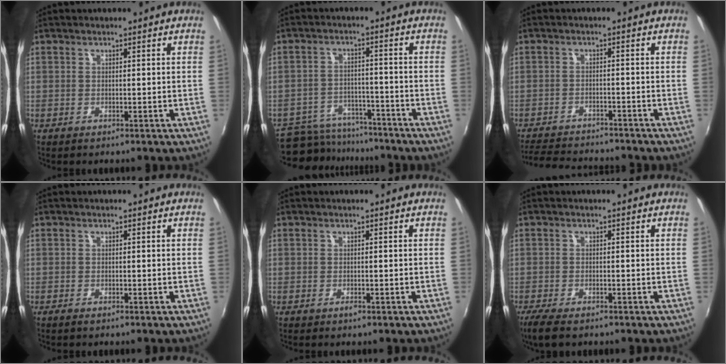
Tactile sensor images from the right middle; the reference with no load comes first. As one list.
[{"total": 12.0, "force": [-10.6, 4.7, 3.0], "torque": [-0.086, 0.007, -0.151]}, {"total": 10.4, "force": [-9.6, 1.8, 3.4], "torque": [-0.091, -0.009, -0.149]}, {"total": 0.8, "force": [-0.6, 0.1, 0.4], "torque": [-0.009, -0.003, -0.013]}, {"total": 0.6, "force": [-0.5, 0.3, 0.3], "torque": [-0.006, -0.002, -0.010]}, {"total": 4.5, "force": [-3.4, 1.0, 2.8], "torque": [-0.069, -0.017, -0.063]}]